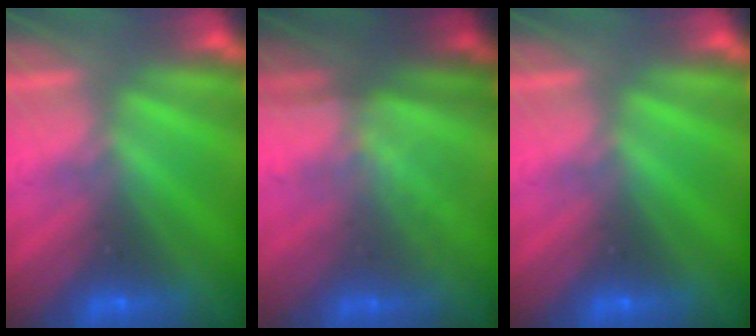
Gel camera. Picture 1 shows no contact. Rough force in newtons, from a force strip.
{"total": 1.3}
{"total": 0.0}